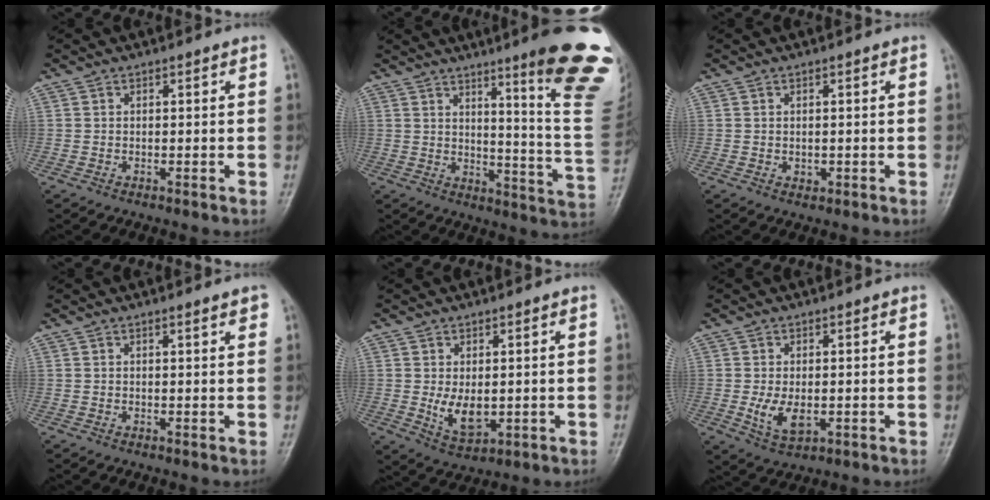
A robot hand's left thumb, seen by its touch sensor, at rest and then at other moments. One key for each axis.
{"total": 21.5, "fx": 12.2, "fy": 2.0, "fz": 17.5, "tx": -0.187, "ty": -0.078, "tz": 0.159}
{"total": 1.1, "fx": 0.0, "fy": 1.0, "fz": 0.6, "tx": -0.006, "ty": 0.000, "tz": 0.002}
{"total": 1.7, "fx": 1.1, "fy": 0.3, "fz": 1.3, "tx": -0.016, "ty": -0.003, "tz": 0.012}
{"total": 6.2, "fx": -0.1, "fy": 3.9, "fz": 4.8, "tx": -0.072, "ty": -0.017, "tz": 0.012}
{"total": 5.4, "fx": -0.8, "fy": 3.3, "fz": 4.3, "tx": -0.077, "ty": -0.012, "tz": -0.008}